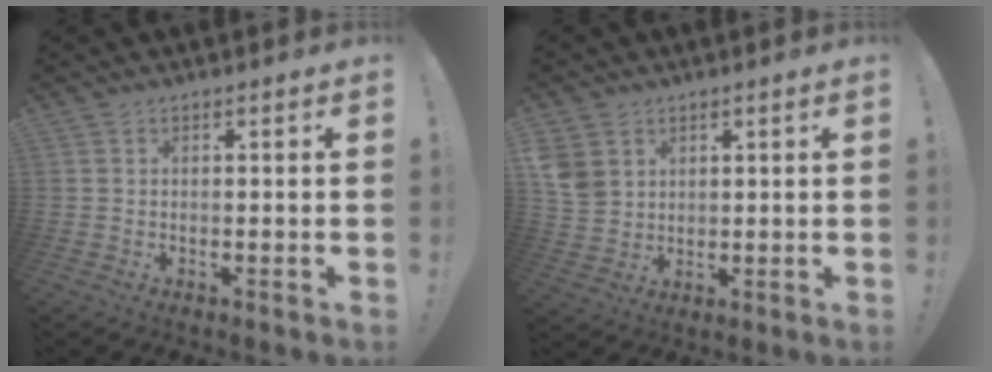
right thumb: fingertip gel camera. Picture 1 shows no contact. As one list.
[{"total": 6.9, "force": [3.1, 5.6, 2.7], "torque": [-0.052, -0.016, 0.061]}]